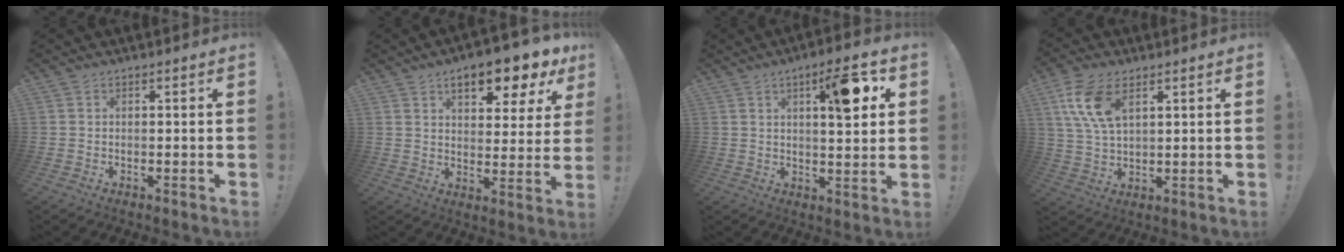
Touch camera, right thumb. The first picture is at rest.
{"total": 11.3, "force": [6.7, 4.1, 8.1], "torque": [-0.113, -0.039, 0.106]}
{"total": 11.8, "force": [4.4, 3.6, 10.3], "torque": [-0.135, -0.012, 0.062]}
{"total": 11.8, "force": [5.4, 6.2, 8.3], "torque": [-0.173, -0.012, 0.101]}